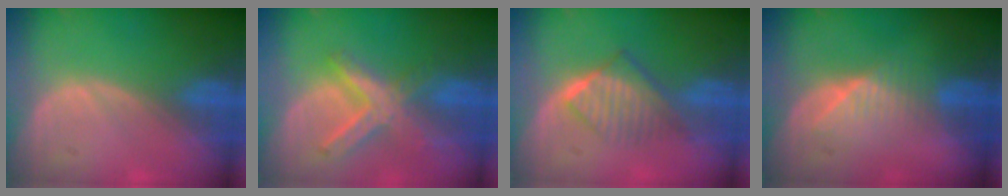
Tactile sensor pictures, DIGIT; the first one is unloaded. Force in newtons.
{"total": 7.6, "press": 6.5, "slide": 3.8}
{"total": 6.5, "press": 5.5, "slide": 3.5}
{"total": 4.5, "press": 4.4, "slide": 1.0}